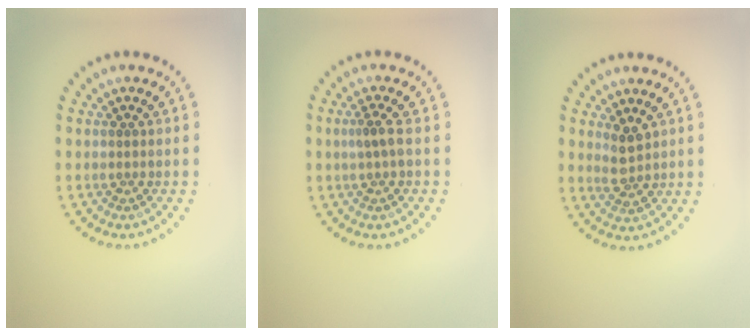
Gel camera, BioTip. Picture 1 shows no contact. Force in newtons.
{"total": 1.4, "press": 1.2, "slide": 0.6}
{"total": 2.1, "press": 1.9, "slide": 0.8}